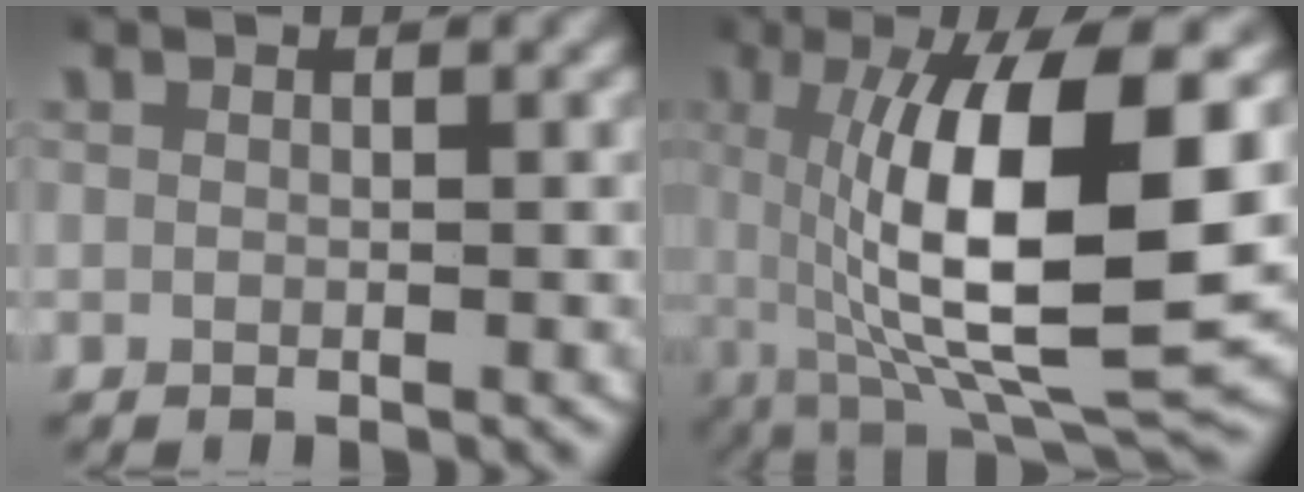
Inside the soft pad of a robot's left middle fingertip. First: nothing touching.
{"total": 15.3, "force": [0.7, 4.9, 14.4], "torque": [-0.228, -0.003, 0.018]}